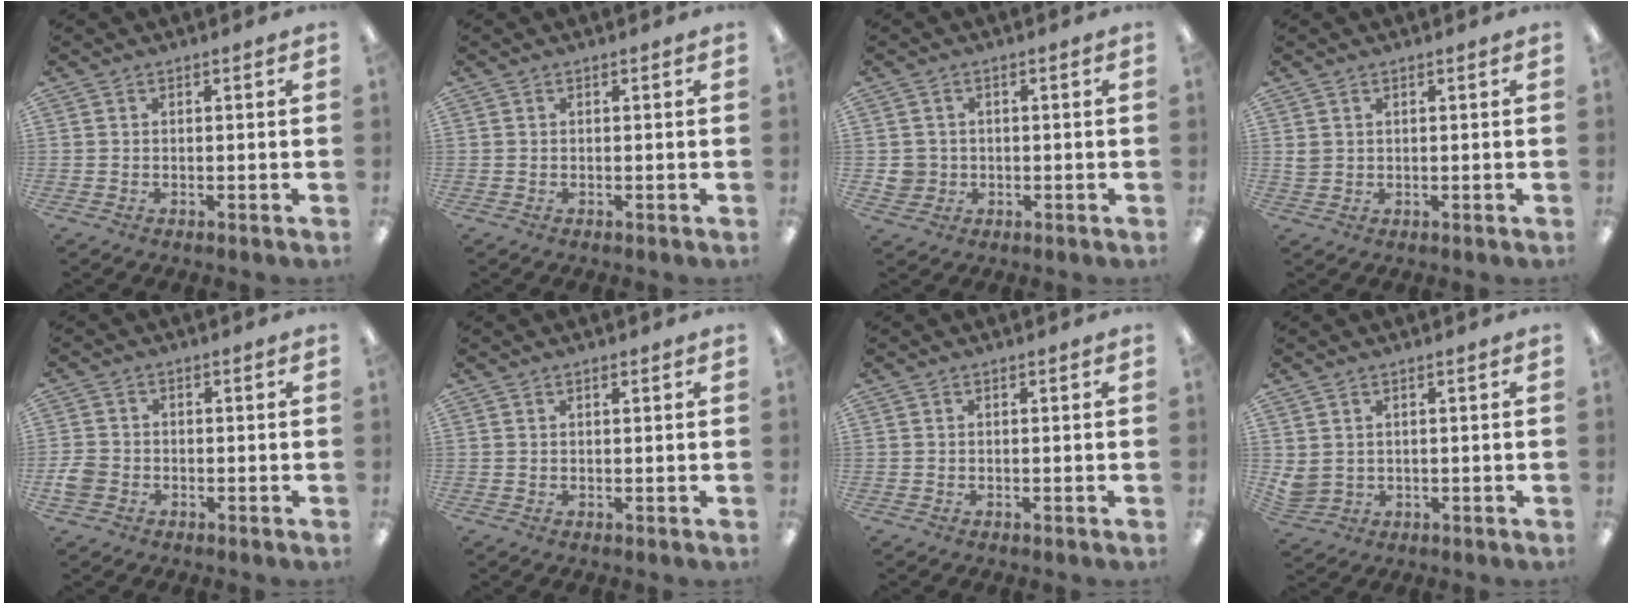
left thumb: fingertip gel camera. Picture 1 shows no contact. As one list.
[{"total": 0.0}, {"total": 3.8, "force": [-0.1, 3.7, 0.6], "torque": [-0.009, 0.005, -0.001]}, {"total": 1.7, "force": [0.8, 1.3, 0.6], "torque": [-0.014, 0.002, 0.015]}, {"total": 3.8, "force": [-1.4, 3.0, 1.7], "torque": [-0.032, 0.008, -0.027]}, {"total": 0.7, "force": [0.5, 0.3, 0.3], "torque": [-0.007, 0.001, 0.010]}, {"total": 0.0}, {"total": 3.1, "force": [1.5, 2.5, 1.0], "torque": [-0.033, -0.005, 0.029]}]